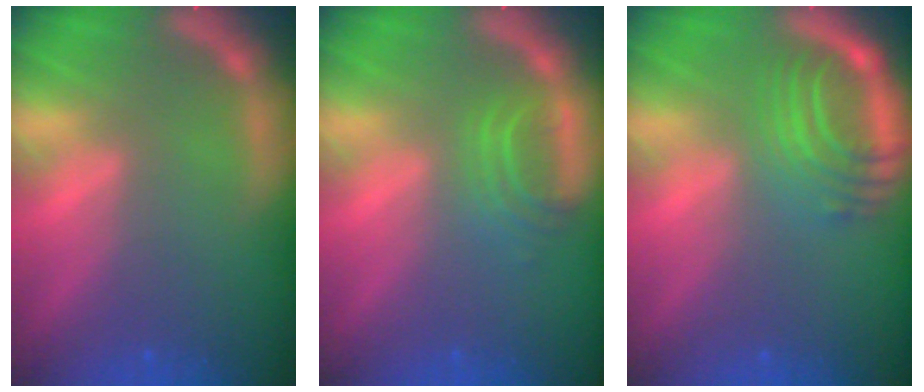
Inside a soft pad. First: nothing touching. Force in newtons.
{"total": 2.9}
{"total": 6.5}